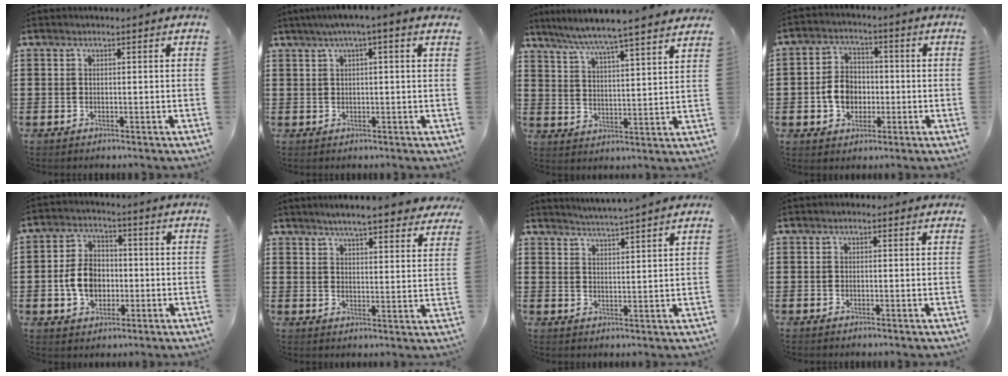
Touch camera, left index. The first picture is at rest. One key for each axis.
{"total": 2.1, "fx": 0.7, "fy": -0.2, "fz": 2.0, "tx": -0.036, "ty": -0.001, "tz": 0.011}
{"total": 5.8, "fx": 5.2, "fy": -1.2, "fz": 2.2, "tx": -0.065, "ty": -0.039, "tz": 0.084}
{"total": 6.1, "fx": -1.2, "fy": 4.8, "fz": 3.5, "tx": -0.079, "ty": 0.004, "tz": -0.028}
{"total": 6.8, "fx": -1.1, "fy": 5.0, "fz": 4.4, "tx": -0.100, "ty": 0.003, "tz": -0.026}
{"total": 5.8, "fx": 5.3, "fy": 0.3, "fz": 2.4, "tx": -0.056, "ty": -0.019, "tz": 0.092}
{"total": 3.3, "fx": 3.2, "fy": -0.9, "fz": 0.2, "tx": -0.015, "ty": -0.017, "tz": 0.058}
{"total": 0.7, "fx": 0.0, "fy": 0.6, "fz": 0.4, "tx": -0.009, "ty": 0.004, "tz": -0.002}